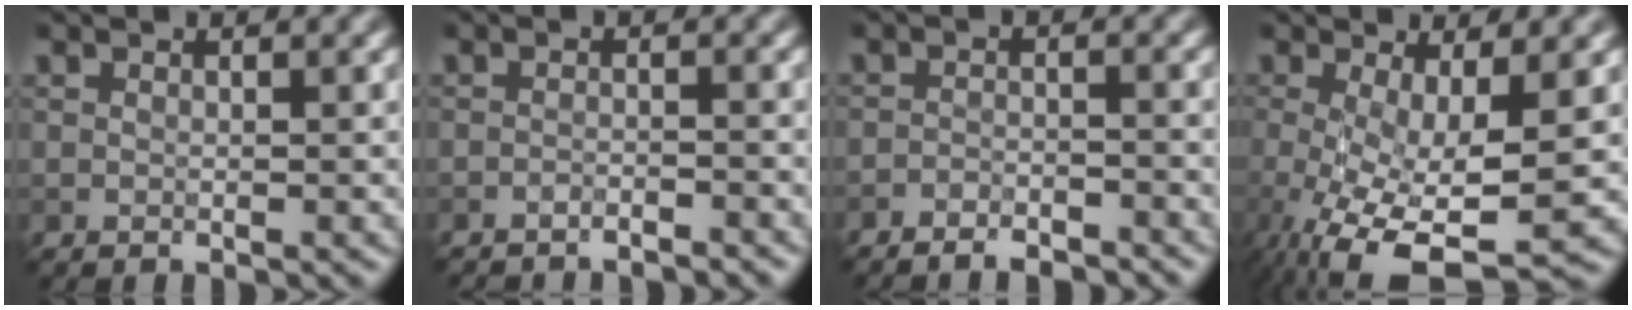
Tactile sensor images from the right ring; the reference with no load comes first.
{"total": 2.3, "force": [-2.3, 0.2, 0.2], "torque": [0.007, -0.005, -0.034]}
{"total": 3.9, "force": [-3.8, 0.5, 0.8], "torque": [-0.008, 0.004, -0.054]}
{"total": 8.3, "force": [-2.4, 2.3, 7.6], "torque": [-0.128, -0.018, -0.032]}